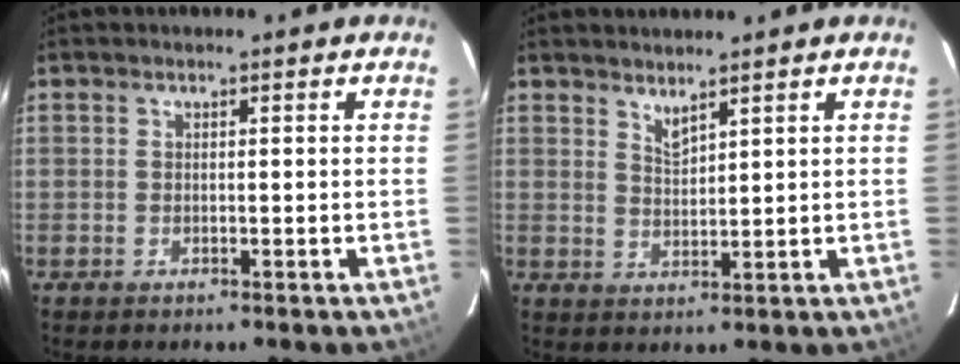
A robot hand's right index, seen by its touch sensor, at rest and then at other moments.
{"total": 2.7, "force": [2.3, 0.4, 1.2], "torque": [-0.021, 0.000, 0.041]}